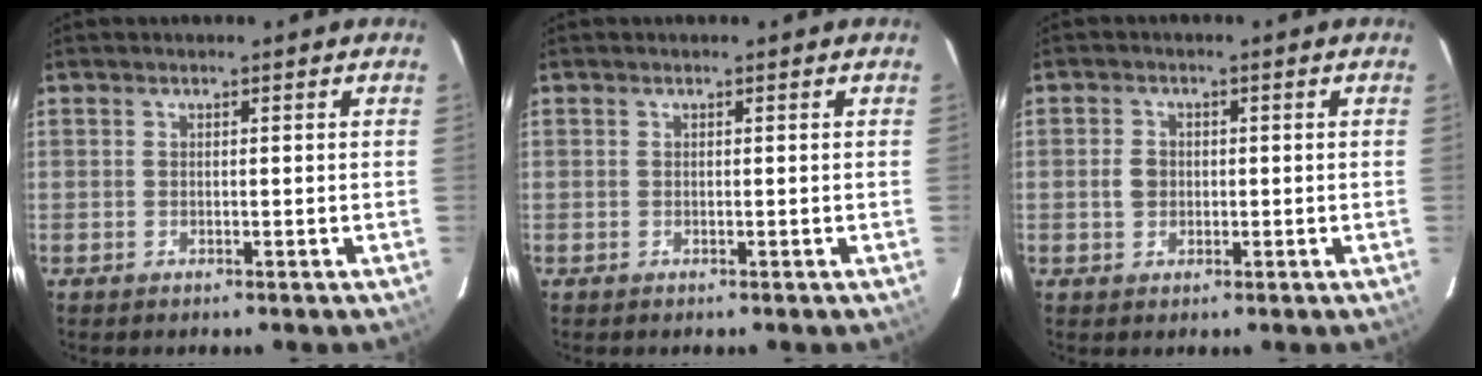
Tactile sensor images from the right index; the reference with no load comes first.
{"total": 0.0}
{"total": 2.5, "force": [-0.4, 2.2, 1.2], "torque": [-0.025, 0.006, -0.010]}